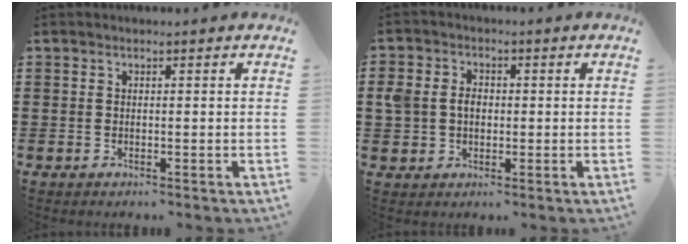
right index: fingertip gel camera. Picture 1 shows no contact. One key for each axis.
{"total": 4.0, "fx": 0.0, "fy": 3.3, "fz": 2.2, "tx": -0.066, "ty": 0.007, "tz": -0.007}